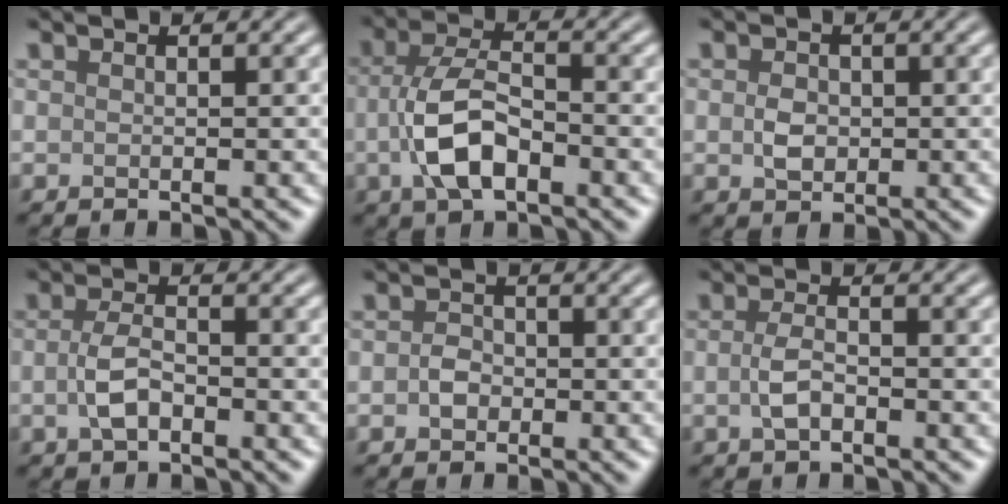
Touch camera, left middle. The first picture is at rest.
{"total": 5.7, "force": [-1.6, 2.8, 4.6], "torque": [-0.100, 0.002, -0.035]}
{"total": 2.0, "force": [-0.1, 1.6, 1.3], "torque": [-0.025, -0.002, -0.003]}
{"total": 2.8, "force": [-0.8, 1.4, 2.3], "torque": [-0.050, 0.000, -0.019]}
{"total": 1.6, "force": [-0.4, 1.3, 0.9], "torque": [-0.016, 0.001, -0.012]}
{"total": 2.1, "force": [-0.6, 1.0, 1.8], "torque": [-0.041, -0.001, -0.016]}